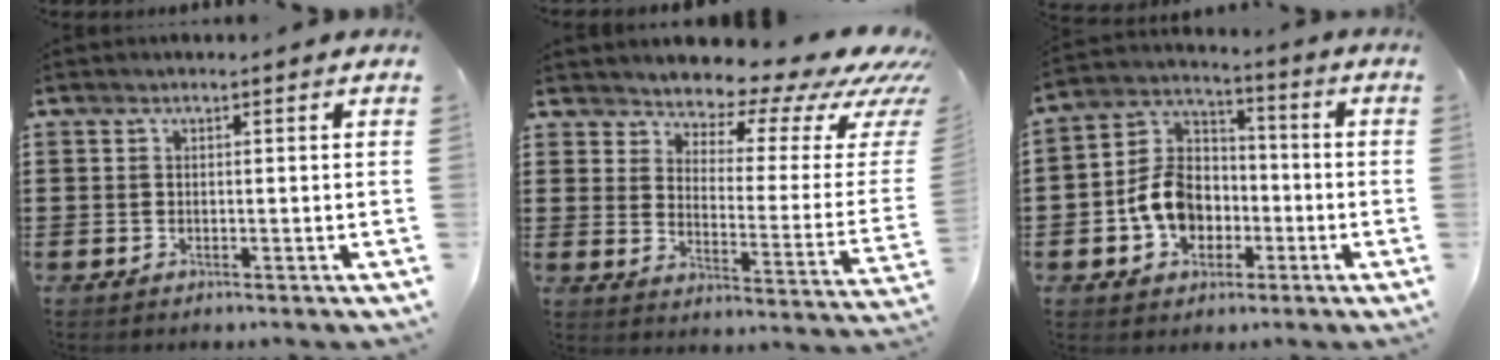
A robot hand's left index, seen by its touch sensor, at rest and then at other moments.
{"total": 6.2, "force": [5.5, 1.9, 2.0], "torque": [-0.048, -0.056, 0.090]}
{"total": 9.3, "force": [-2.7, 7.3, 5.0], "torque": [-0.138, 0.018, -0.056]}